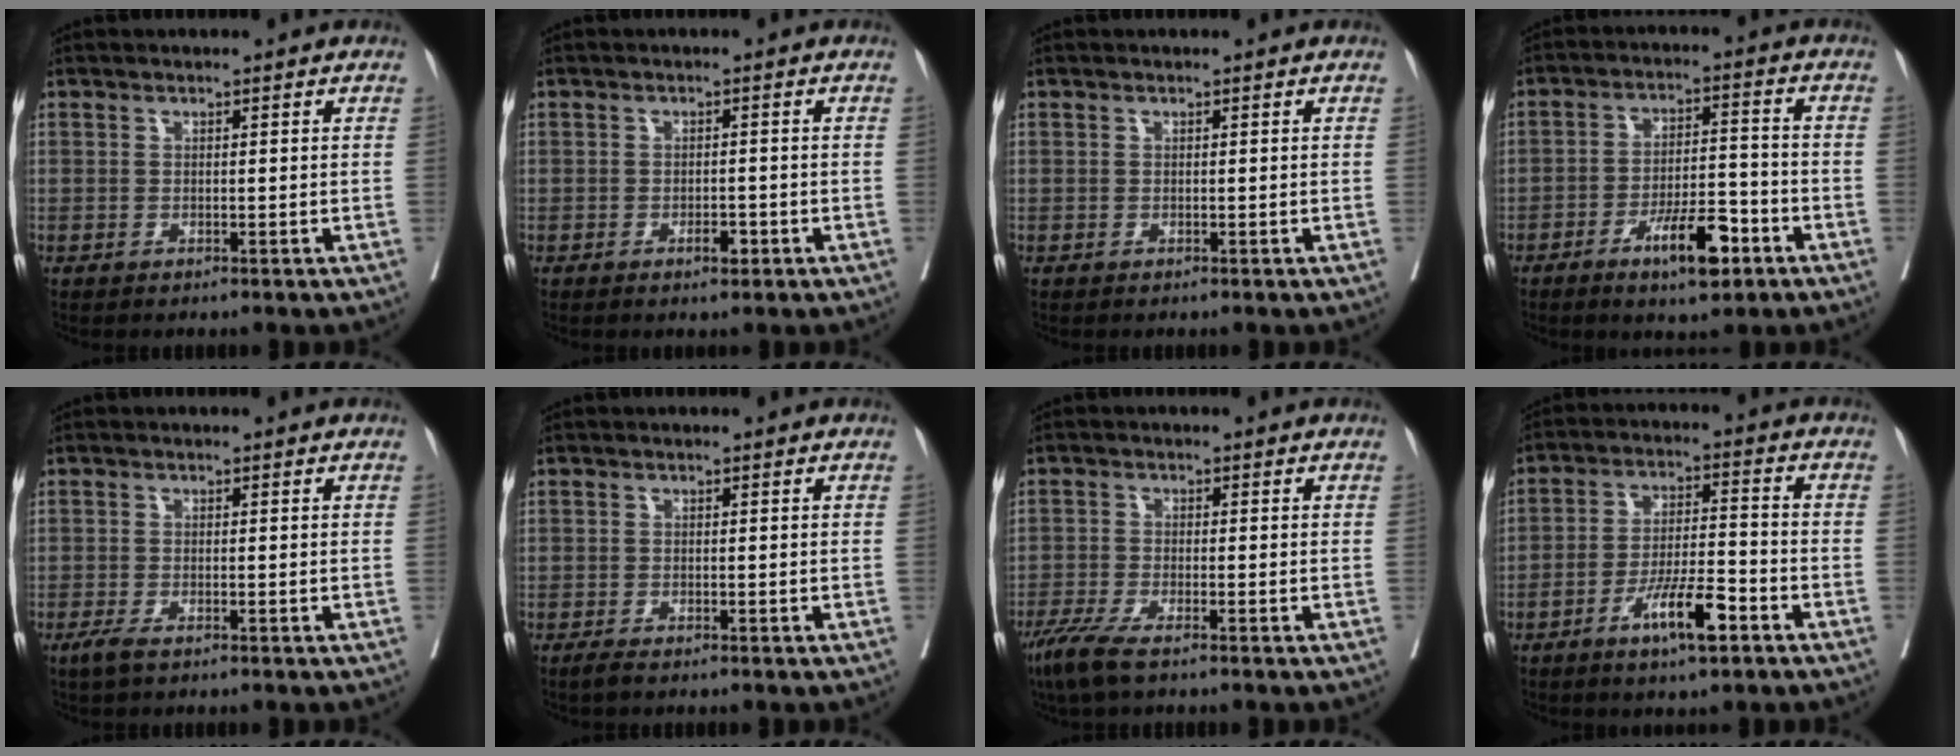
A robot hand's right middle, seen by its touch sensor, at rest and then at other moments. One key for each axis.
{"total": 1.9, "fx": -1.0, "fy": 0.7, "fz": 1.4, "tx": -0.020, "ty": 0.001, "tz": -0.015}
{"total": 0.0}
{"total": 8.8, "fx": -4.9, "fy": 2.4, "fz": 6.9, "tx": -0.115, "ty": 0.002, "tz": -0.077}
{"total": 1.9, "fx": -1.3, "fy": 0.5, "fz": 1.4, "tx": -0.033, "ty": -0.005, "tz": -0.024}
{"total": 1.5, "fx": -1.2, "fy": -0.2, "fz": 0.9, "tx": -0.030, "ty": -0.010, "tz": -0.026}
{"total": 5.0, "fx": -3.6, "fy": 0.6, "fz": 3.4, "tx": -0.071, "ty": -0.014, "tz": -0.067}
{"total": 8.6, "fx": -4.7, "fy": 1.4, "fz": 7.0, "tx": -0.126, "ty": -0.002, "tz": -0.081}